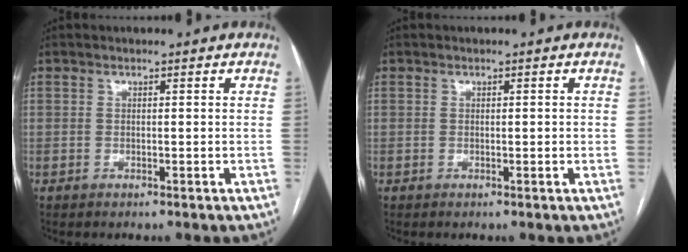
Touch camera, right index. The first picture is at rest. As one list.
[{"total": 0.7, "force": [0.0, 0.1, 0.7], "torque": [-0.009, 0.000, 0.001]}]